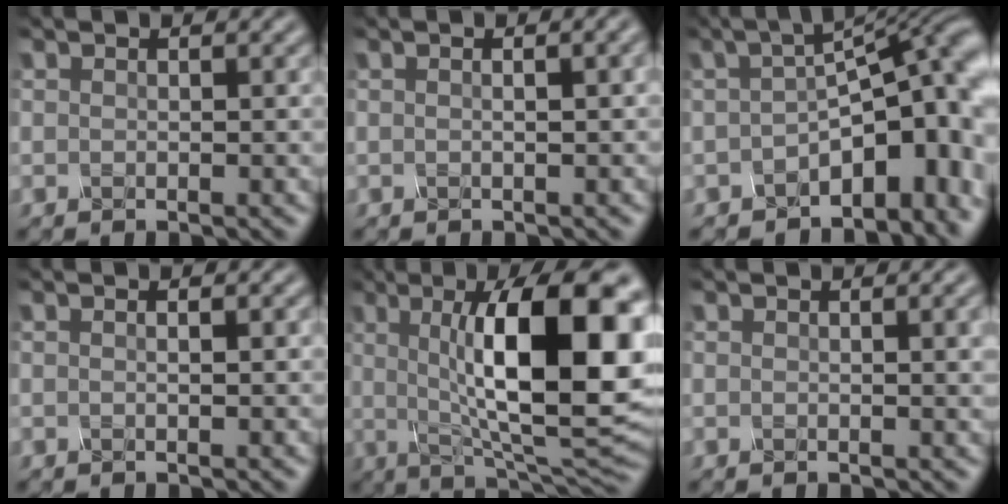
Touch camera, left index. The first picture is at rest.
{"total": 3.1, "force": [0.7, 1.4, 2.7], "torque": [-0.016, 0.014, -0.006]}
{"total": 13.3, "force": [-3.1, 6.3, 11.2], "torque": [-0.128, 0.002, -0.040]}
{"total": 0.6, "force": [0.1, 0.1, 0.6], "torque": [-0.011, 0.002, -0.001]}
{"total": 15.4, "force": [2.0, 4.8, 14.5], "torque": [-0.190, 0.004, 0.025]}
{"total": 2.2, "force": [0.5, 0.6, 2.0], "torque": [-0.018, 0.005, 0.004]}